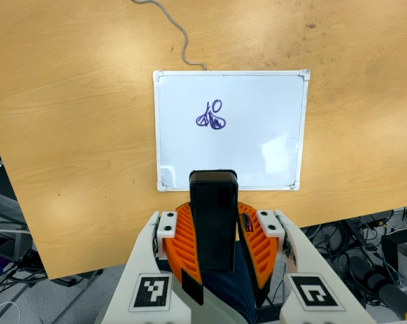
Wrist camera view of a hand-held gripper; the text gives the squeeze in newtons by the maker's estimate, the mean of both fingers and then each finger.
{"total": 10.1, "left": 8.2, "right": 12.0}